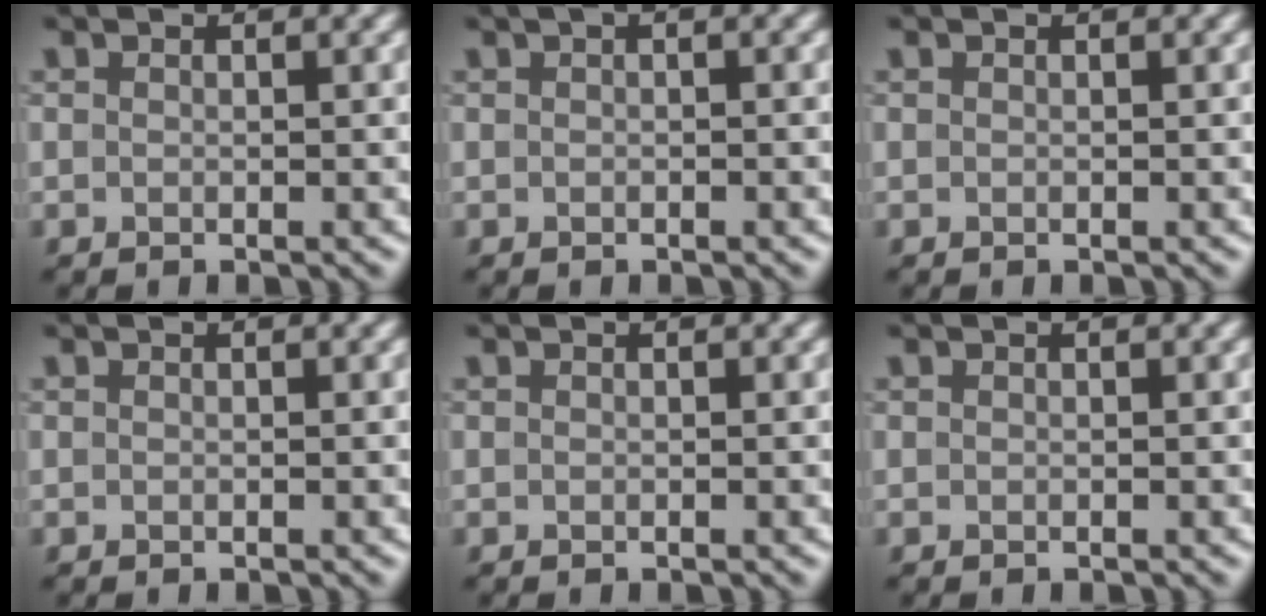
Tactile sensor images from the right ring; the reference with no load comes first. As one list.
[{"total": 0.9, "force": [0.4, 0.4, 0.7], "torque": [-0.012, 0.006, 0.001]}, {"total": 0.0}, {"total": 0.0}, {"total": 0.0}, {"total": 0.0}]